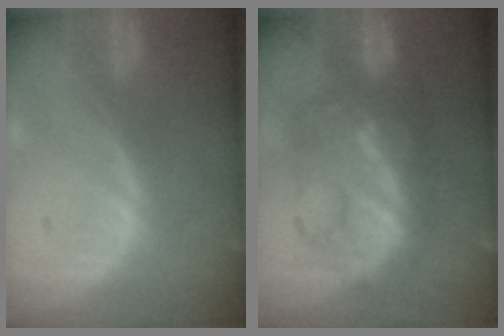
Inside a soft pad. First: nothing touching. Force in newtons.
{"total": 9.4, "press": 9.3, "slide": 0.5}